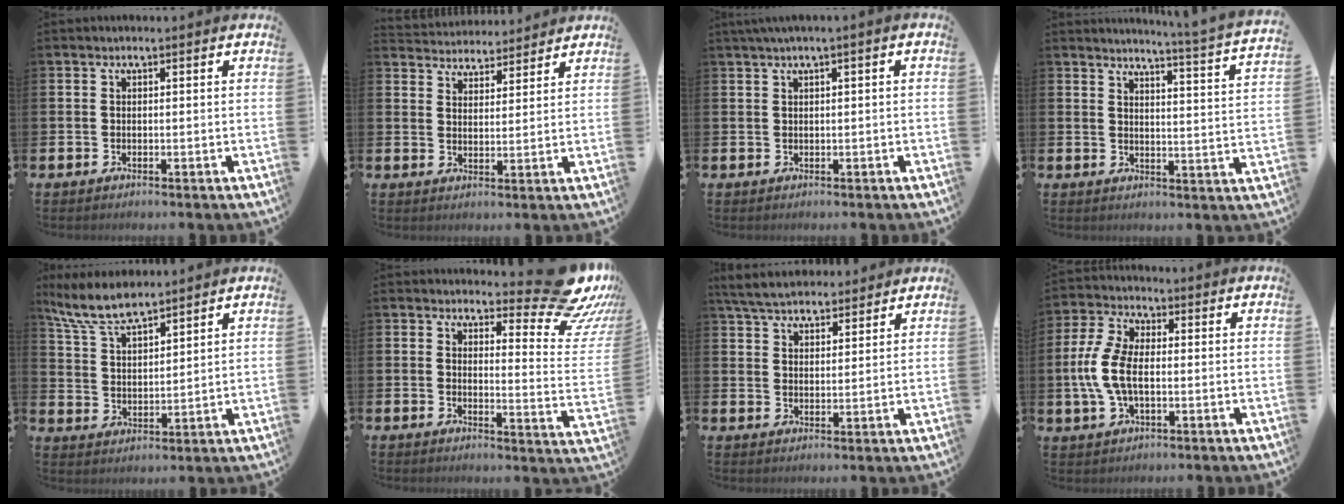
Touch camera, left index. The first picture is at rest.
{"total": 4.3, "force": [4.2, 0.8, -0.6], "torque": [-0.011, -0.024, 0.077]}
{"total": 1.2, "force": [0.6, -0.1, 1.1], "torque": [-0.027, 0.003, 0.012]}
{"total": 3.6, "force": [3.4, -1.0, 0.9], "torque": [-0.020, -0.041, 0.049]}
{"total": 7.8, "force": [7.0, 1.5, 2.9], "torque": [-0.088, -0.024, 0.130]}
{"total": 10.2, "force": [8.4, 3.1, 5.0], "torque": [-0.054, -0.074, 0.139]}
{"total": 5.6, "force": [5.4, 1.3, 1.0], "torque": [-0.044, -0.018, 0.099]}
{"total": 7.3, "force": [-0.2, 3.9, 6.1], "torque": [-0.146, 0.010, -0.008]}